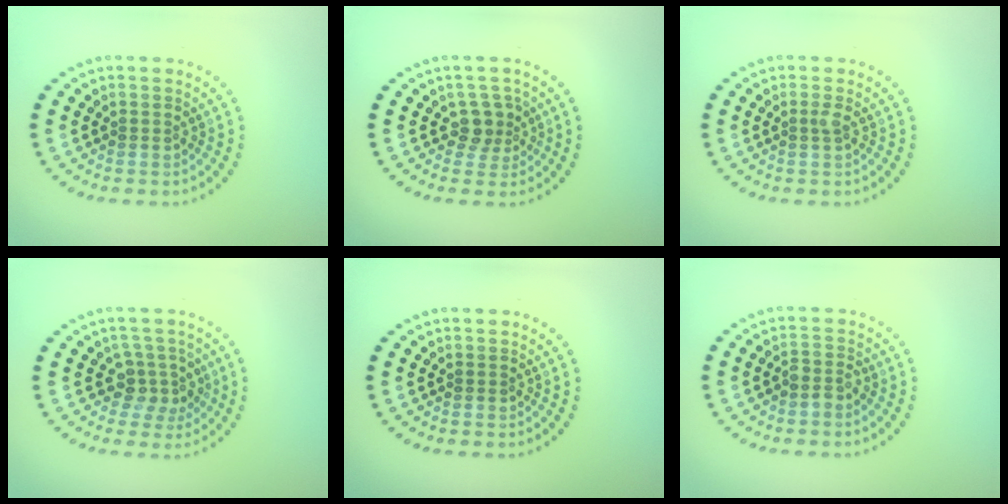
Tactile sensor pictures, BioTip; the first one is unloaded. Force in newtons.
{"total": 2.2, "press": 1.9, "slide": 1.3}
{"total": 0.7, "press": 0.5, "slide": 0.6}
{"total": 2.6, "press": 2.0, "slide": 1.7}
{"total": 0.0}
{"total": 1.4, "press": 1.1, "slide": 0.8}